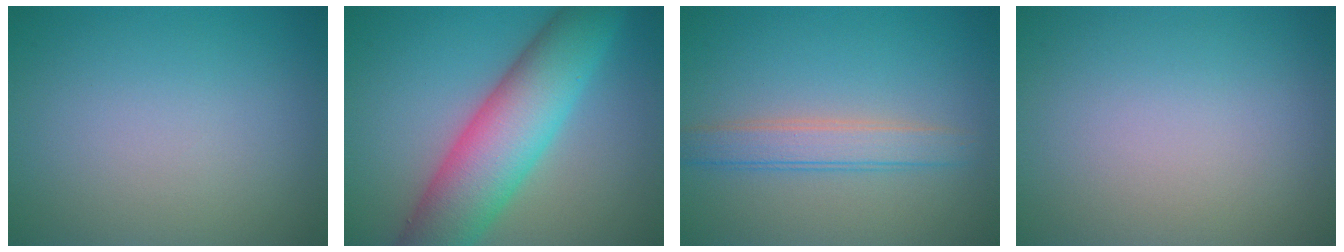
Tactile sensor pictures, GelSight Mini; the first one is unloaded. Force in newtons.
{"total": 9.7, "press": 9.7, "slide": 0.1}
{"total": 2.9, "press": 2.9, "slide": 0.1}
{"total": 0.0}